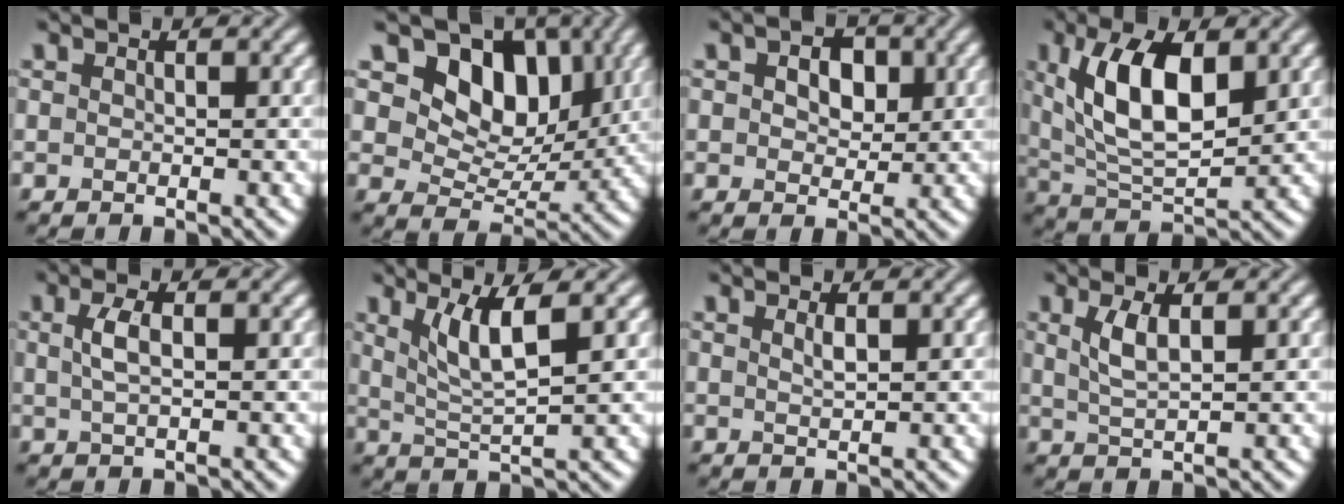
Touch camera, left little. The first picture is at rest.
{"total": 8.7, "force": [3.6, 6.0, 5.2], "torque": [-0.081, -0.008, 0.049]}
{"total": 4.4, "force": [1.4, 3.0, 3.0], "torque": [-0.039, 0.012, 0.004]}
{"total": 8.6, "force": [2.5, 3.9, 7.3], "torque": [-0.138, 0.002, 0.047]}
{"total": 2.1, "force": [0.4, 0.6, 1.9], "torque": [-0.042, 0.005, 0.009]}
{"total": 4.4, "force": [1.8, 0.9, 4.0], "torque": [-0.079, -0.005, 0.037]}
{"total": 1.0, "force": [0.5, 0.2, 0.8], "torque": [-0.015, 0.001, 0.010]}
{"total": 2.7, "force": [0.9, 0.8, 2.4], "torque": [-0.051, -0.001, 0.021]}